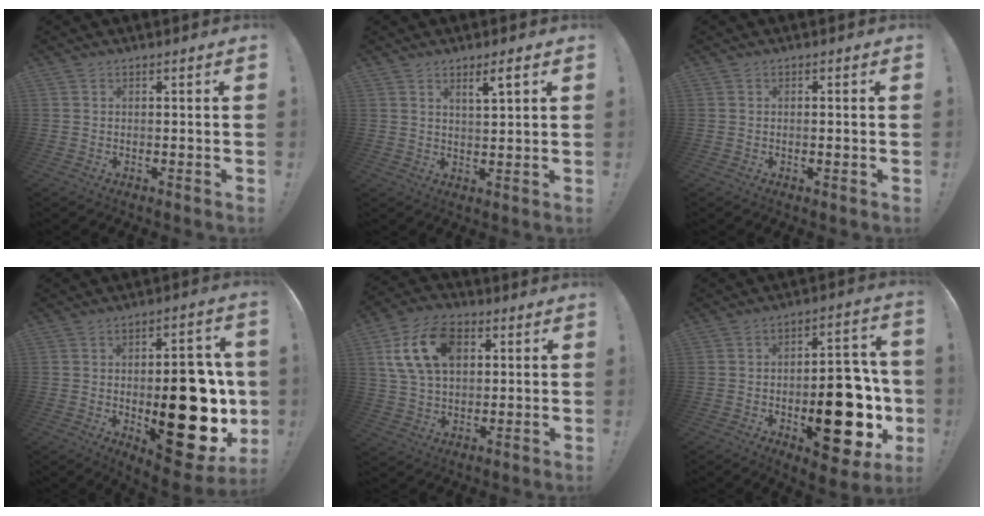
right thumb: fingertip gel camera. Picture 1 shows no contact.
{"total": 4.4, "force": [2.6, 0.6, 3.5], "torque": [-0.049, -0.012, 0.038]}
{"total": 0.6, "force": [-0.3, 0.1, 0.5], "torque": [-0.008, -0.001, -0.005]}
{"total": 25.6, "force": [-2.7, 12.0, 22.4], "torque": [-0.288, -0.003, -0.019]}
{"total": 16.6, "force": [5.5, 11.1, 11.0], "torque": [-0.194, -0.009, 0.103]}
{"total": 21.7, "force": [-5.2, 10.3, 18.3], "torque": [-0.237, 0.028, -0.063]}